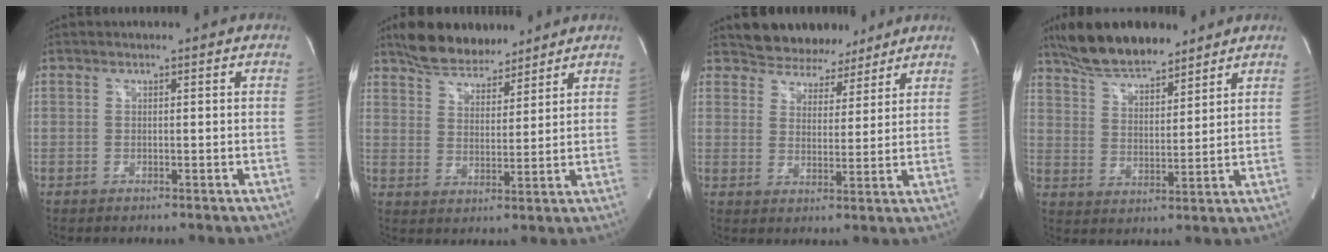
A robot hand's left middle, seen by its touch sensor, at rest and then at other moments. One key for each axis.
{"total": 9.8, "fx": 8.4, "fy": 3.3, "fz": 4.0, "tx": -0.068, "ty": 0.011, "tz": 0.149}
{"total": 7.8, "fx": 7.0, "fy": 3.3, "fz": 1.3, "tx": -0.013, "ty": 0.005, "tz": 0.103}
{"total": 11.9, "fx": 9.9, "fy": 3.2, "fz": 5.7, "tx": -0.105, "ty": 0.016, "tz": 0.179}